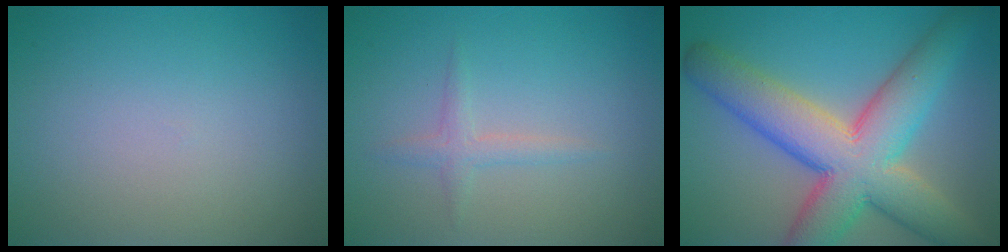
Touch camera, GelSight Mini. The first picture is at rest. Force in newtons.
{"total": 1.5, "press": 1.5, "slide": 0.1}
{"total": 11.2, "press": 11.2, "slide": 0.5}